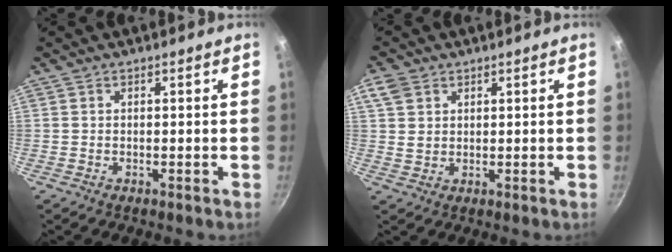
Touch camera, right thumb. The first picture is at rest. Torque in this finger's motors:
{"motor_torque": [-0.82, 0.95, 0.14, -0.13, 0.07]}